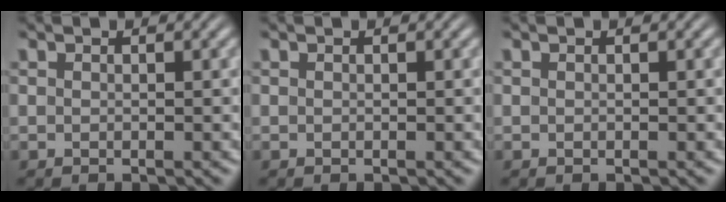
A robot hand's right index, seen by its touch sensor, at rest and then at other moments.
{"total": 0.0}
{"total": 0.0}